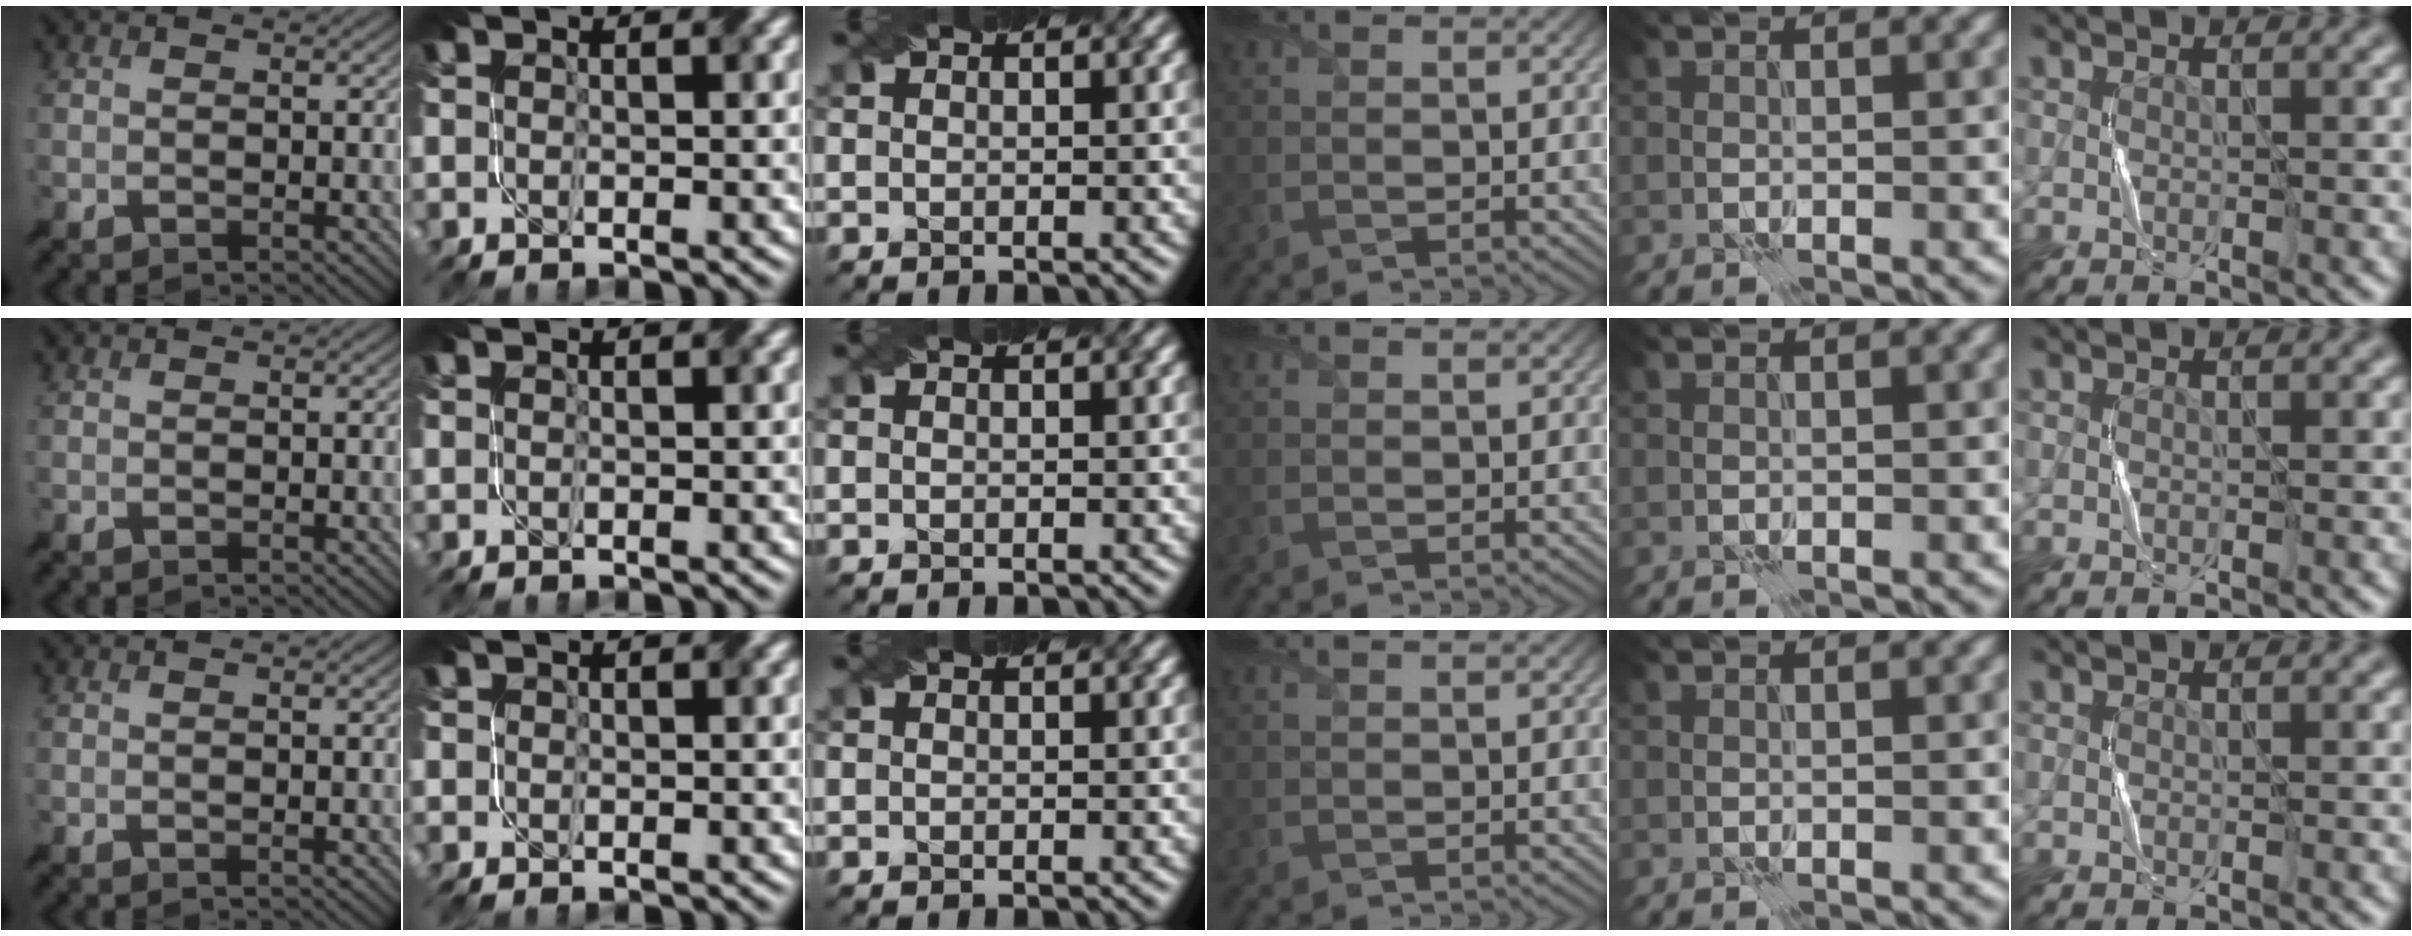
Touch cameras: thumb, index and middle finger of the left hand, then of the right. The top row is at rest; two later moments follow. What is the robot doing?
{"motion": "fold", "object": "coffee filter"}